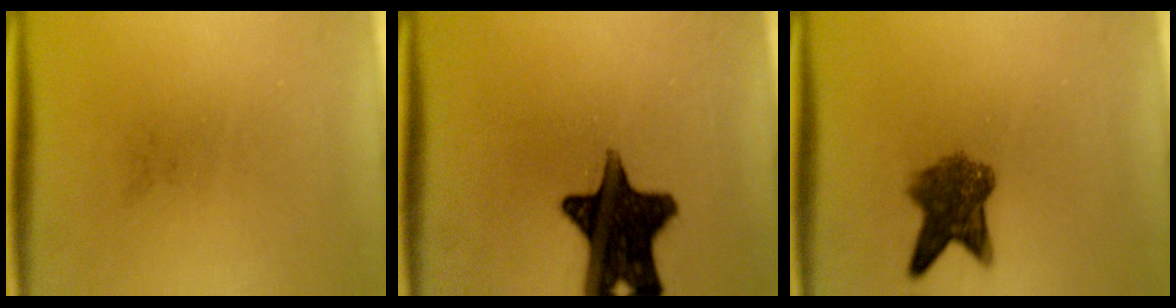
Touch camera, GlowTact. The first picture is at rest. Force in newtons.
{"total": 15.3}
{"total": 6.3}